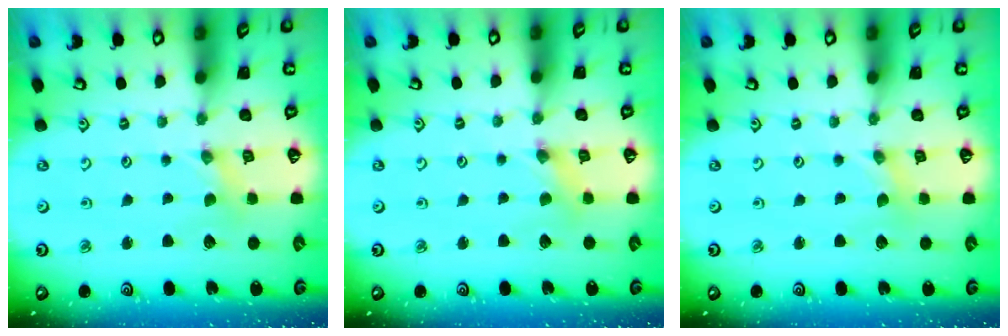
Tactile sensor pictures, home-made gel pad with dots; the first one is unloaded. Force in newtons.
{"total": 1.2, "press": 1.1, "slide": 0.2}
{"total": 0.0}